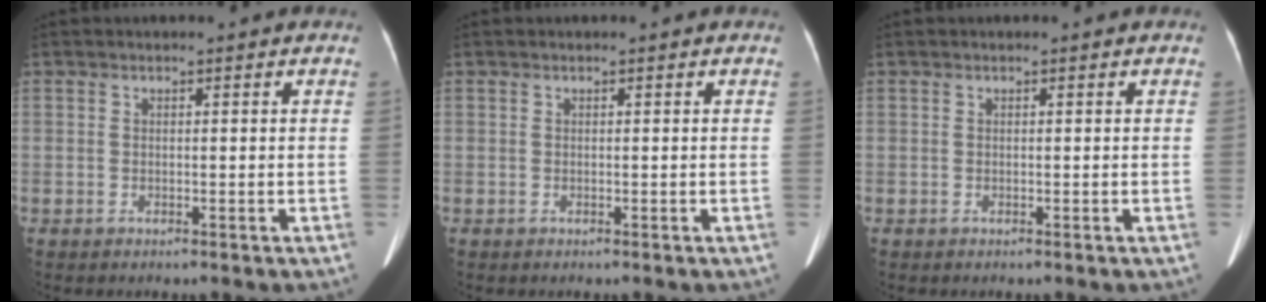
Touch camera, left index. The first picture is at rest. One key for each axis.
{"total": 0.0}
{"total": 0.0}